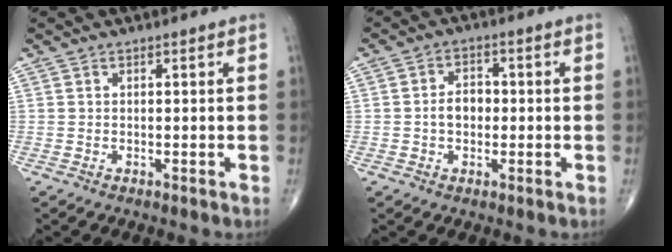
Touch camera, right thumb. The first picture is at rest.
{"total": 4.3, "force": [-0.5, 3.1, 2.9], "torque": [-0.039, 0.015, -0.014]}